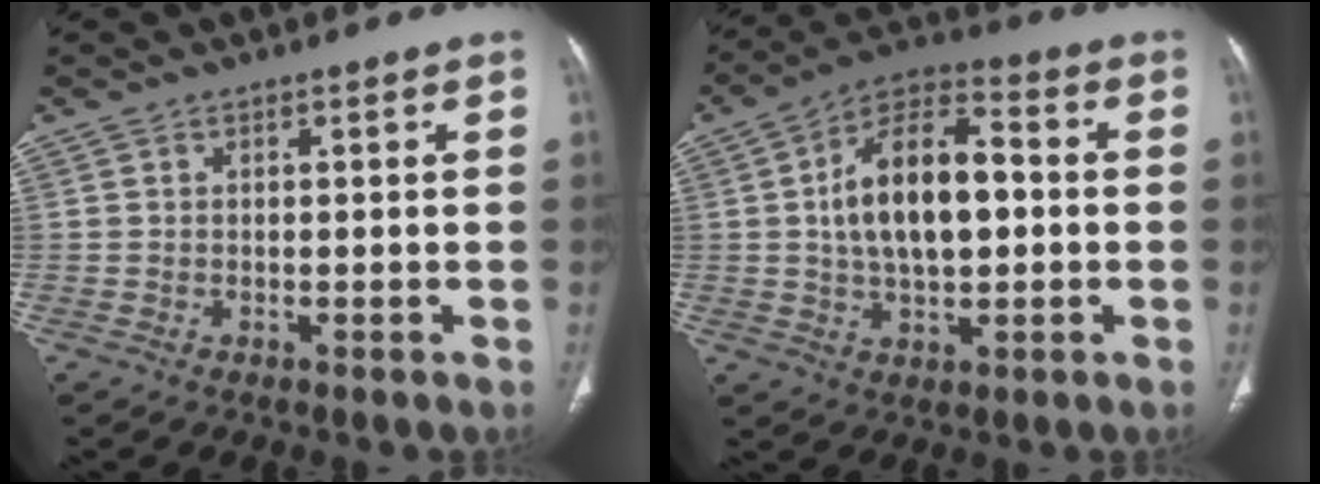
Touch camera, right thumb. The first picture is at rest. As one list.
[{"total": 15.8, "force": [0.7, 8.3, 13.4], "torque": [-0.219, 0.023, 0.004]}]